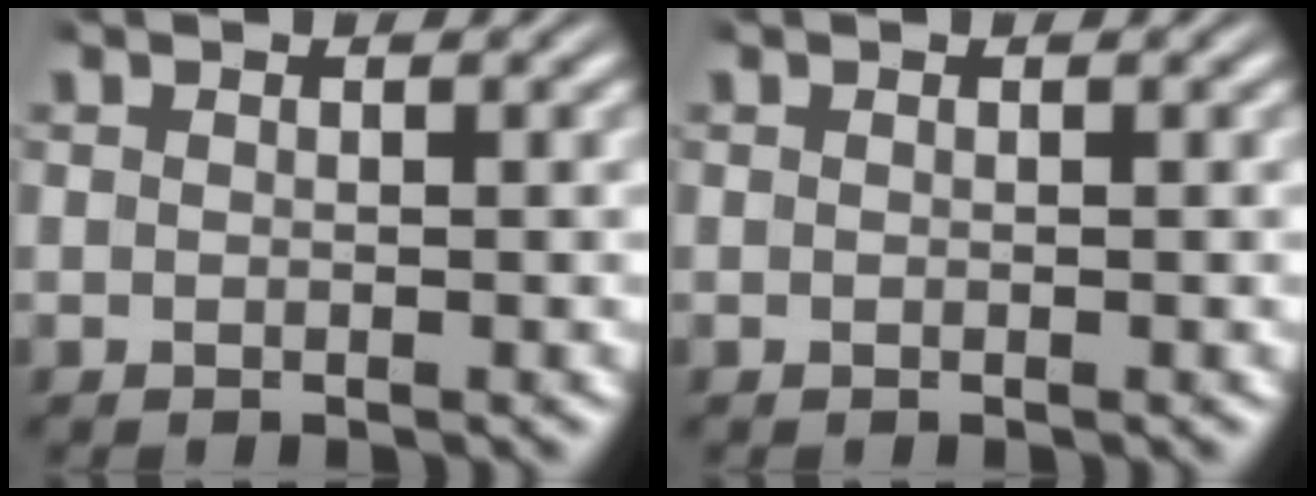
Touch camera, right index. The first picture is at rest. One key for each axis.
{"total": 0.0}